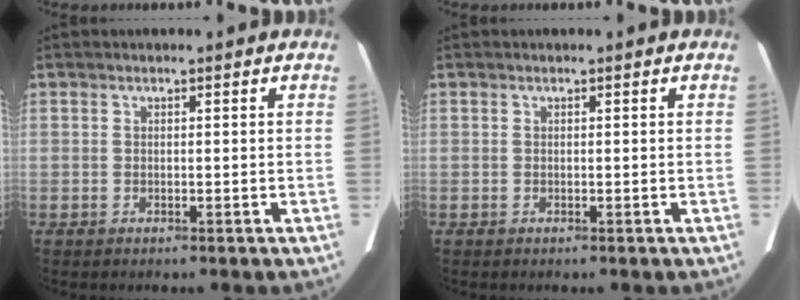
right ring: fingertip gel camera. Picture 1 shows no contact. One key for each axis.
{"total": 0.0}